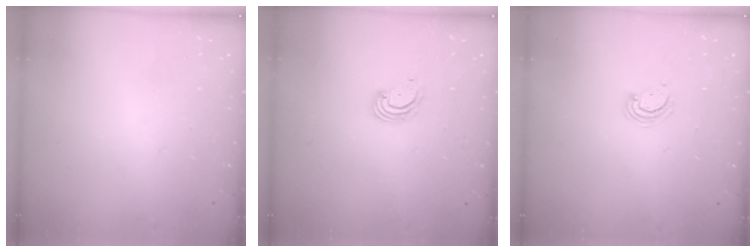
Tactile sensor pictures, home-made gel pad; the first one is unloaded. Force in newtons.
{"total": 3.2, "press": 3.2, "slide": 0.1}
{"total": 4.3, "press": 4.3, "slide": 0.4}